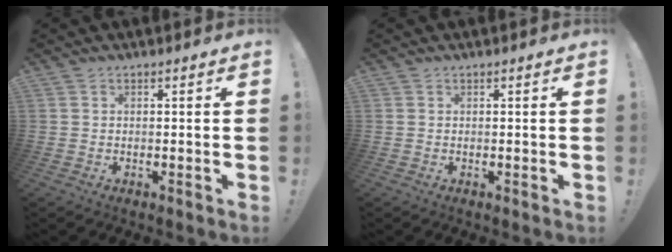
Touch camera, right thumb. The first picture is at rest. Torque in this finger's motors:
{"motor_torque": [0.20, 0.15, 0.17, -0.04, -0.01]}